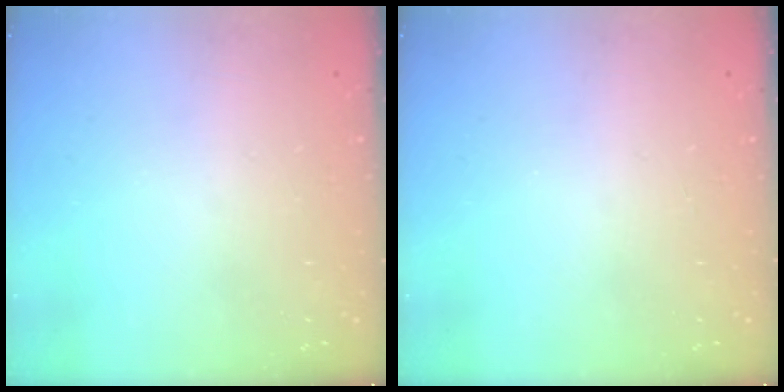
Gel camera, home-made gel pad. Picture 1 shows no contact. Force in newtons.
{"total": 0.0}